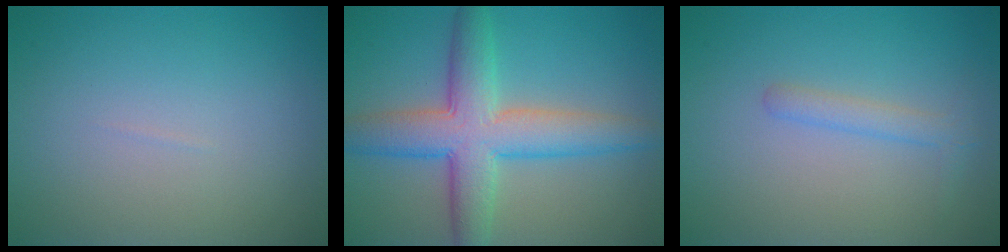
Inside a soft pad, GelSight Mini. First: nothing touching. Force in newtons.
{"total": 7.5, "press": 7.5, "slide": 0.1}
{"total": 1.6, "press": 1.6, "slide": 0.1}